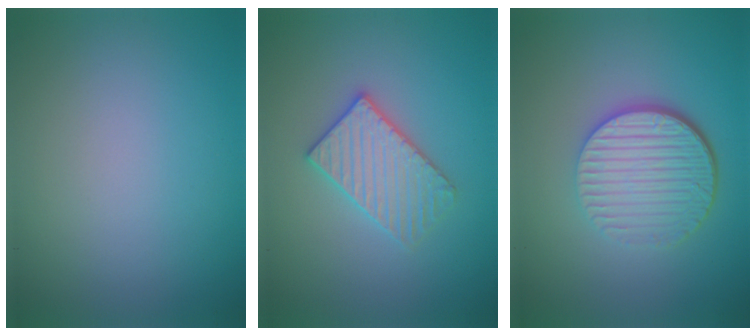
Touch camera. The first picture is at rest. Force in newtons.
{"total": 3.1, "press": 3.1, "slide": 0.4}
{"total": 6.0, "press": 4.2, "slide": 4.3}